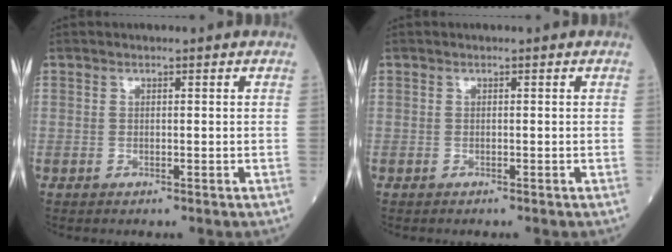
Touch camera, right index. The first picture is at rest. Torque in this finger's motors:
{"motor_torque": [-0.04, -0.01, -0.03, -0.01]}